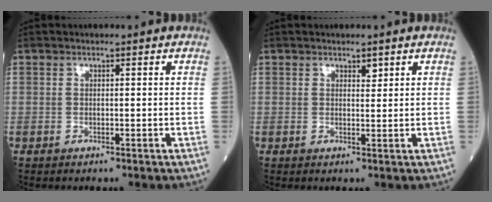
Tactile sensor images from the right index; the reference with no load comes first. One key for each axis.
{"total": 1.2, "fx": 0.8, "fy": 0.4, "fz": 0.7, "tx": -0.009, "ty": -0.002, "tz": 0.013}